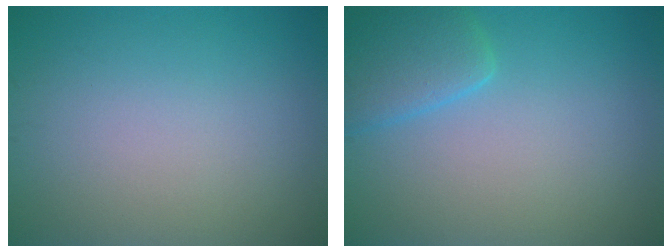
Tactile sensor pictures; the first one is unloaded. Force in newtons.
{"total": 3.5, "press": 3.5, "slide": 0.2}